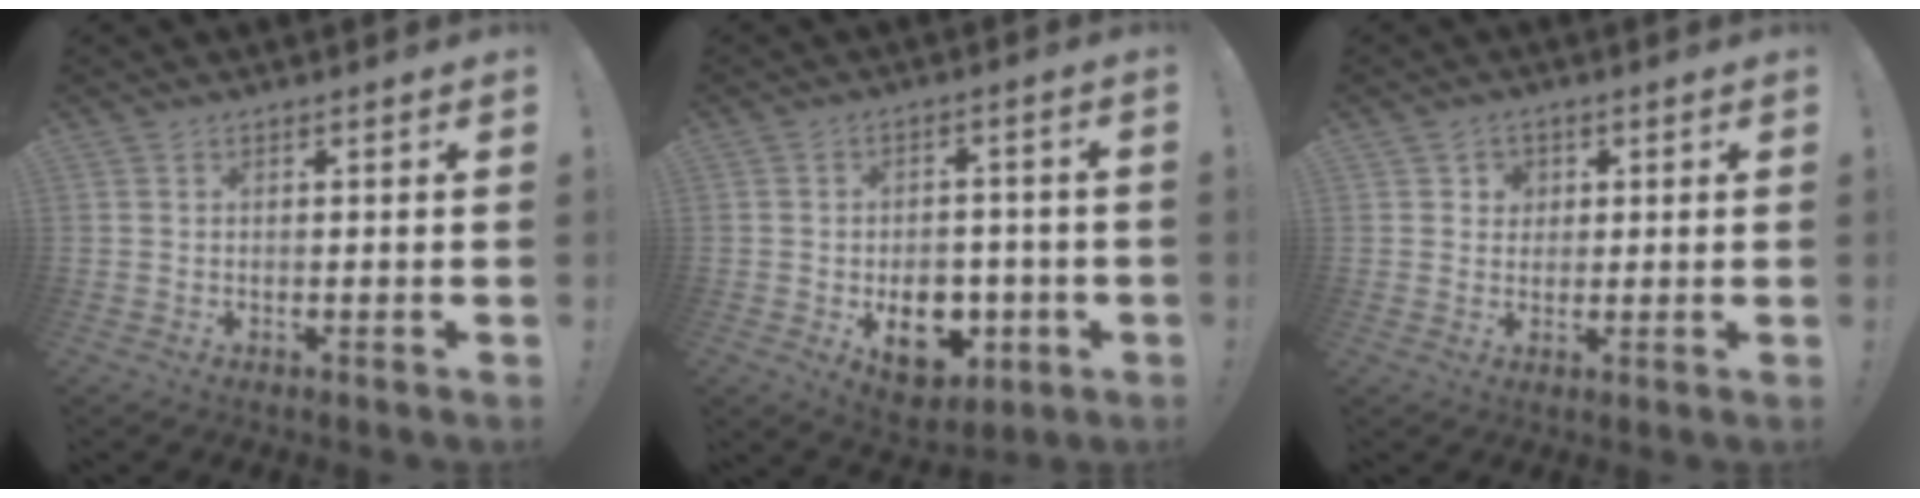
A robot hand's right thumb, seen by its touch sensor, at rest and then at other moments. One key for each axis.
{"total": 11.9, "fx": -3.6, "fy": 8.9, "fz": 7.0, "tx": -0.078, "ty": 0.019, "tz": -0.051}
{"total": 3.2, "fx": 1.3, "fy": 2.8, "fz": 0.8, "tx": -0.010, "ty": -0.003, "tz": 0.022}